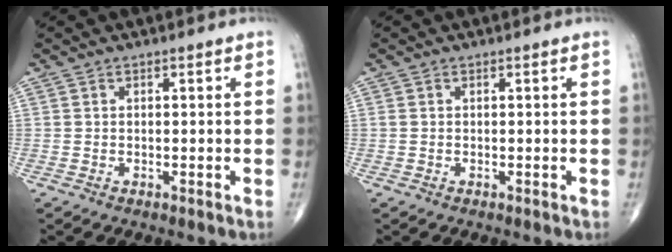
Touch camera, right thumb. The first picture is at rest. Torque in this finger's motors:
{"motor_torque": [-0.09, -0.12, 0.11, 0.16, 0.02]}